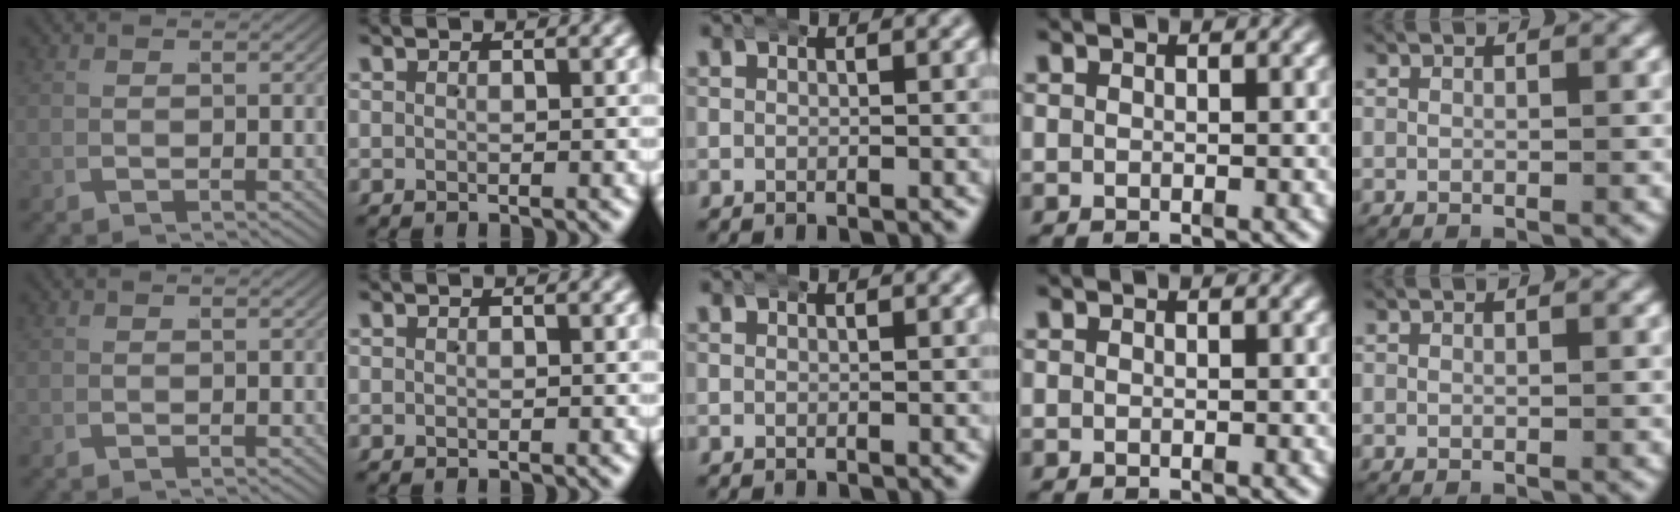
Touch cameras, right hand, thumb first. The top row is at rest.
{}